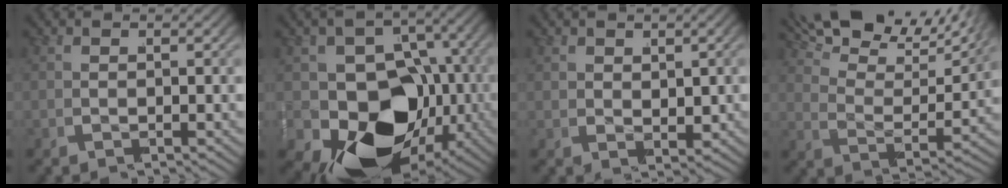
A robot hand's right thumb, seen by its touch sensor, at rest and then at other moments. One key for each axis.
{"total": 20.0, "fx": -4.9, "fy": 13.9, "fz": 13.6, "tx": -0.275, "ty": -0.097, "tz": -0.042}
{"total": 1.5, "fx": 1.3, "fy": 0.5, "fz": 0.3, "tx": -0.002, "ty": 0.004, "tz": 0.027}
{"total": 9.0, "fx": 7.1, "fy": 3.0, "fz": 4.6, "tx": -0.075, "ty": 0.033, "tz": 0.098}